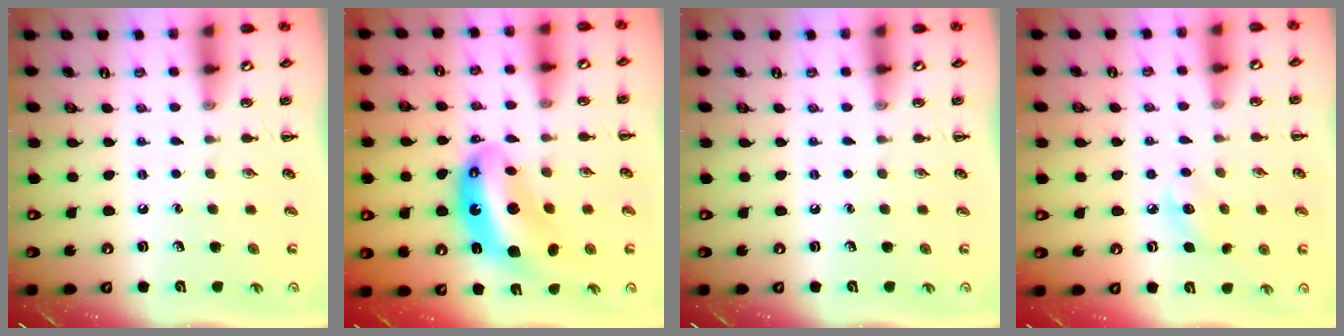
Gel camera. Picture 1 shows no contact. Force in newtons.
{"total": 12.4, "press": 11.9, "slide": 3.2}
{"total": 0.0}
{"total": 6.2, "press": 6.0, "slide": 1.6}